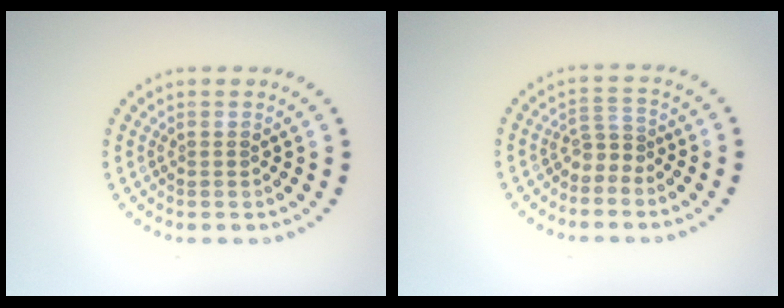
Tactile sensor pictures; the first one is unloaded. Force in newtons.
{"total": 2.0, "press": 1.3, "slide": 1.5}